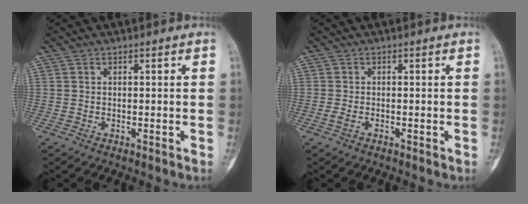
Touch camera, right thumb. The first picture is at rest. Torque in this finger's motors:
{"motor_torque": [0.32, -0.04, 0.02, -0.12, 0.03]}